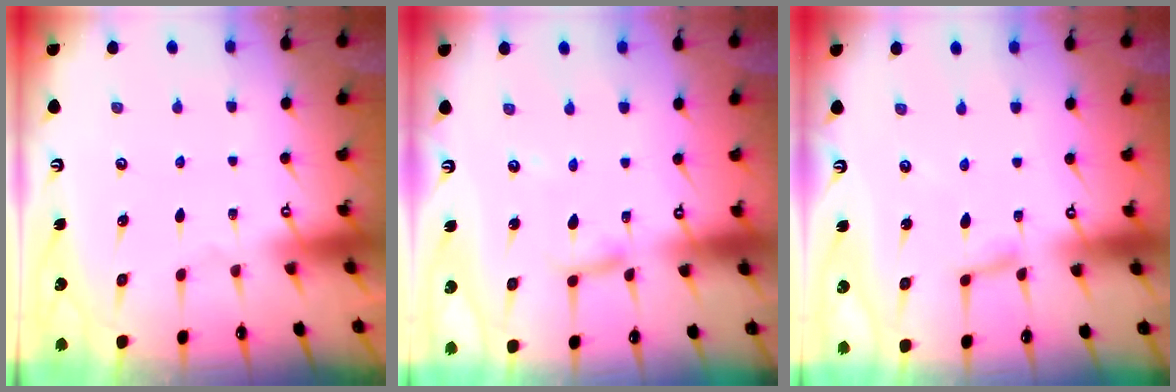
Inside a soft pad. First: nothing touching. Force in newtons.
{"total": 5.3, "press": 5.2, "slide": 0.4}
{"total": 2.8, "press": 2.8, "slide": 0.2}